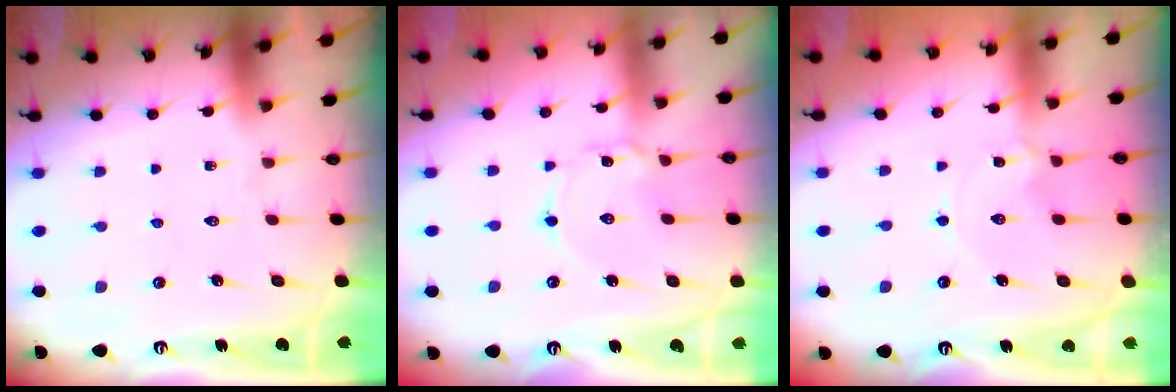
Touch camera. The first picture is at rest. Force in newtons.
{"total": 1.2, "press": 1.2, "slide": 0.1}
{"total": 0.8, "press": 0.8, "slide": 0.0}